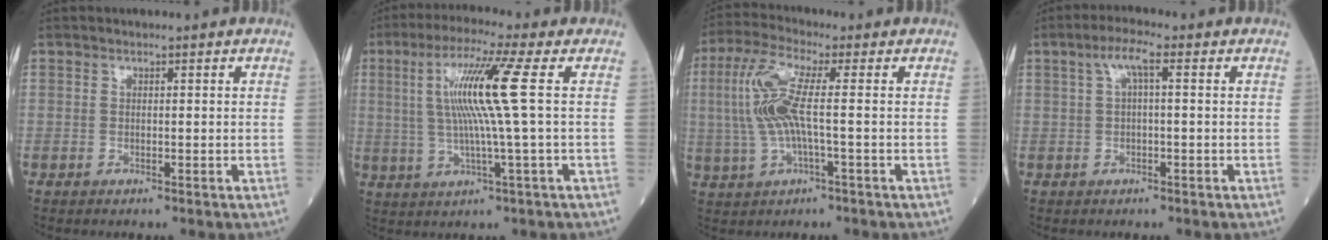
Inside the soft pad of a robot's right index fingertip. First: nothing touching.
{"total": 10.5, "force": [1.8, -1.6, 10.2], "torque": [-0.199, 0.010, 0.036]}
{"total": 8.7, "force": [0.3, 1.3, 8.6], "torque": [-0.199, 0.015, 0.002]}
{"total": 3.5, "force": [1.0, 0.5, 3.3], "torque": [-0.066, 0.017, 0.020]}